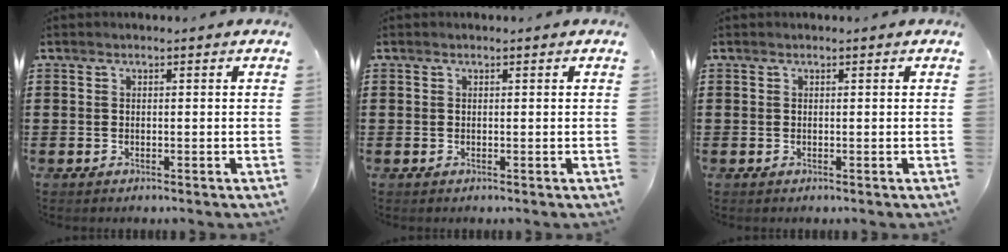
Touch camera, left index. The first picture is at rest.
{"total": 0.0}
{"total": 0.0}